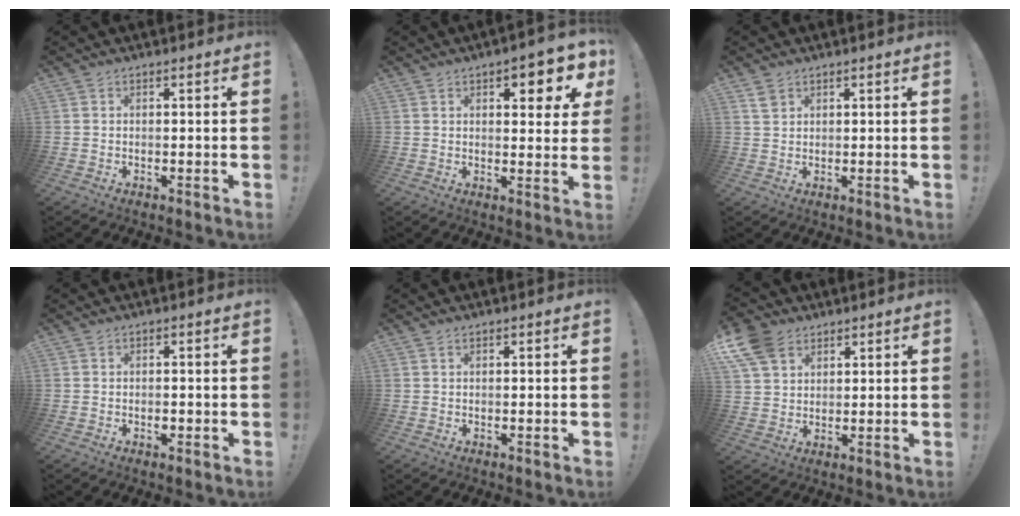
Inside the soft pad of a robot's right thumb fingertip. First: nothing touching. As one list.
[{"total": 6.9, "force": [3.5, 2.3, 5.5], "torque": [-0.059, -0.020, 0.052]}, {"total": 2.4, "force": [1.7, 1.3, 1.0], "torque": [-0.009, -0.009, 0.030]}, {"total": 1.0, "force": [-0.5, 0.6, 0.7], "torque": [-0.010, 0.001, -0.008]}, {"total": 0.5, "force": [0.4, 0.2, 0.2], "torque": [0.004, -0.003, 0.007]}, {"total": 9.7, "force": [5.5, 6.6, 4.5], "torque": [-0.089, -0.025, 0.111]}]